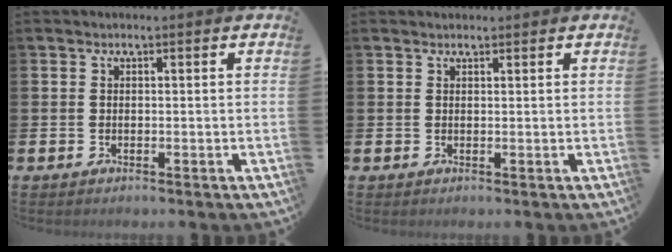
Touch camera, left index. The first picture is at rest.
{"total": 0.9, "force": [0.8, 0.3, 0.1], "torque": [0.007, -0.001, 0.013]}